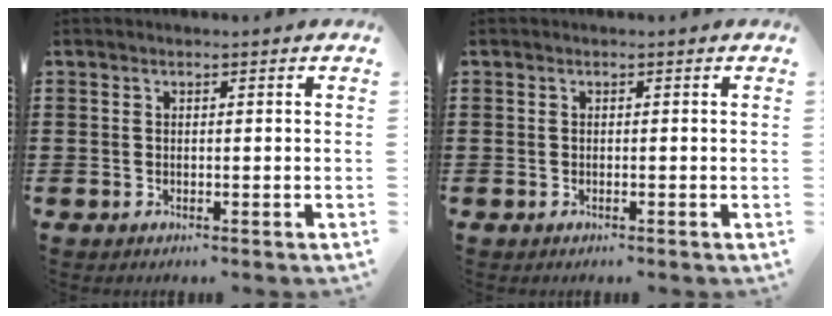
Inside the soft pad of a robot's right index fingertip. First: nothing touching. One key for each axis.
{"total": 0.0}